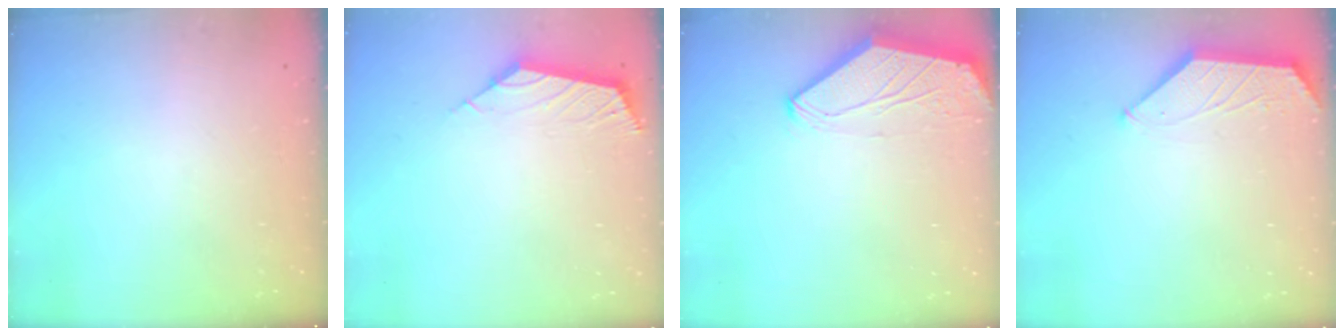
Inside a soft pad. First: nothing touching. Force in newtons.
{"total": 3.0, "press": 2.9, "slide": 0.6}
{"total": 0.0}
{"total": 1.6, "press": 1.5, "slide": 0.4}